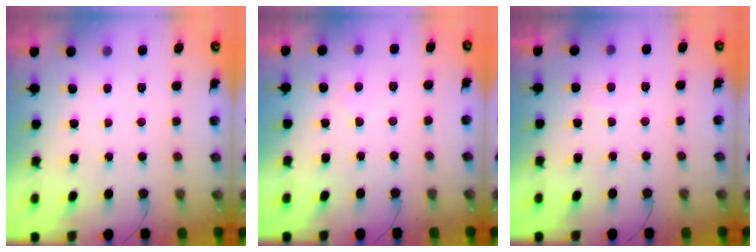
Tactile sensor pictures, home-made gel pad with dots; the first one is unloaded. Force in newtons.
{"total": 4.2, "press": 4.2, "slide": 0.3}
{"total": 4.1, "press": 4.1, "slide": 0.1}